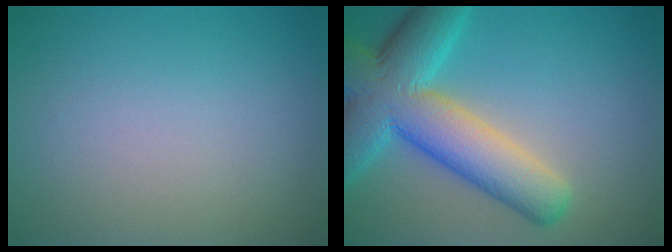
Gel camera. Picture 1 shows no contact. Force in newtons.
{"total": 10.1, "press": 10.1, "slide": 0.4}